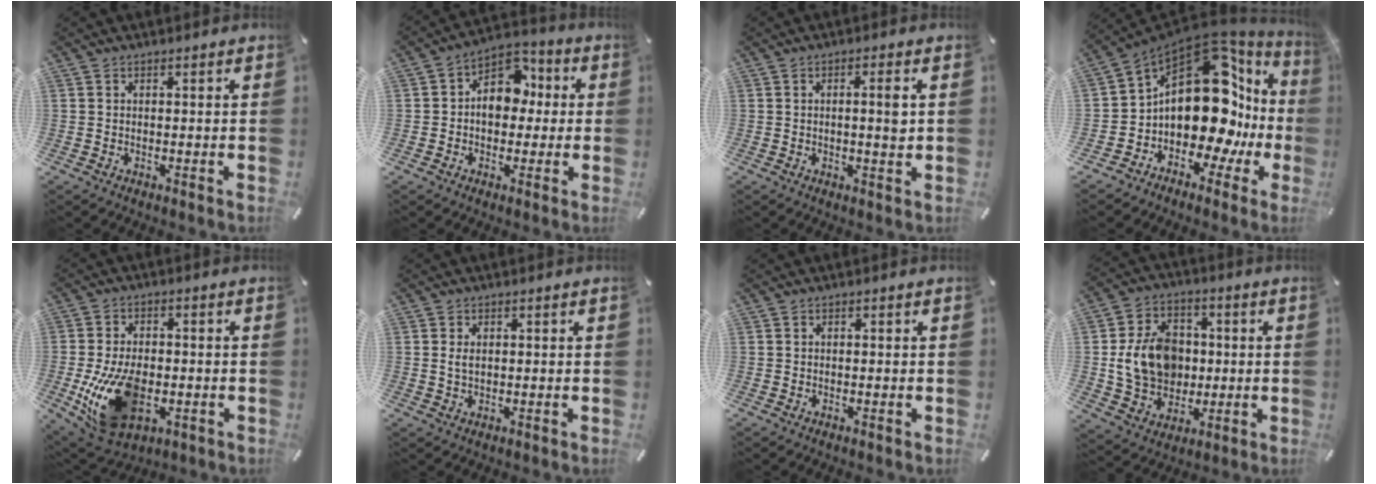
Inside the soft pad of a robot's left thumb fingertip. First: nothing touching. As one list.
[{"total": 9.1, "force": [-0.4, 7.6, 5.1], "torque": [-0.077, 0.003, -0.012]}, {"total": 4.1, "force": [0.3, 0.5, 4.0], "torque": [-0.067, -0.005, 0.001]}, {"total": 18.9, "force": [3.3, 12.0, 14.2], "torque": [-0.253, -0.057, 0.059]}, {"total": 16.3, "force": [-3.5, 10.4, 12.1], "torque": [-0.243, -0.004, -0.057]}, {"total": 1.8, "force": [0.3, 1.2, 1.3], "torque": [-0.029, 0.005, 0.005]}, {"total": 0.0}, {"total": 14.0, "force": [0.0, 11.6, 7.9], "torque": [-0.164, 0.019, 0.005]}]